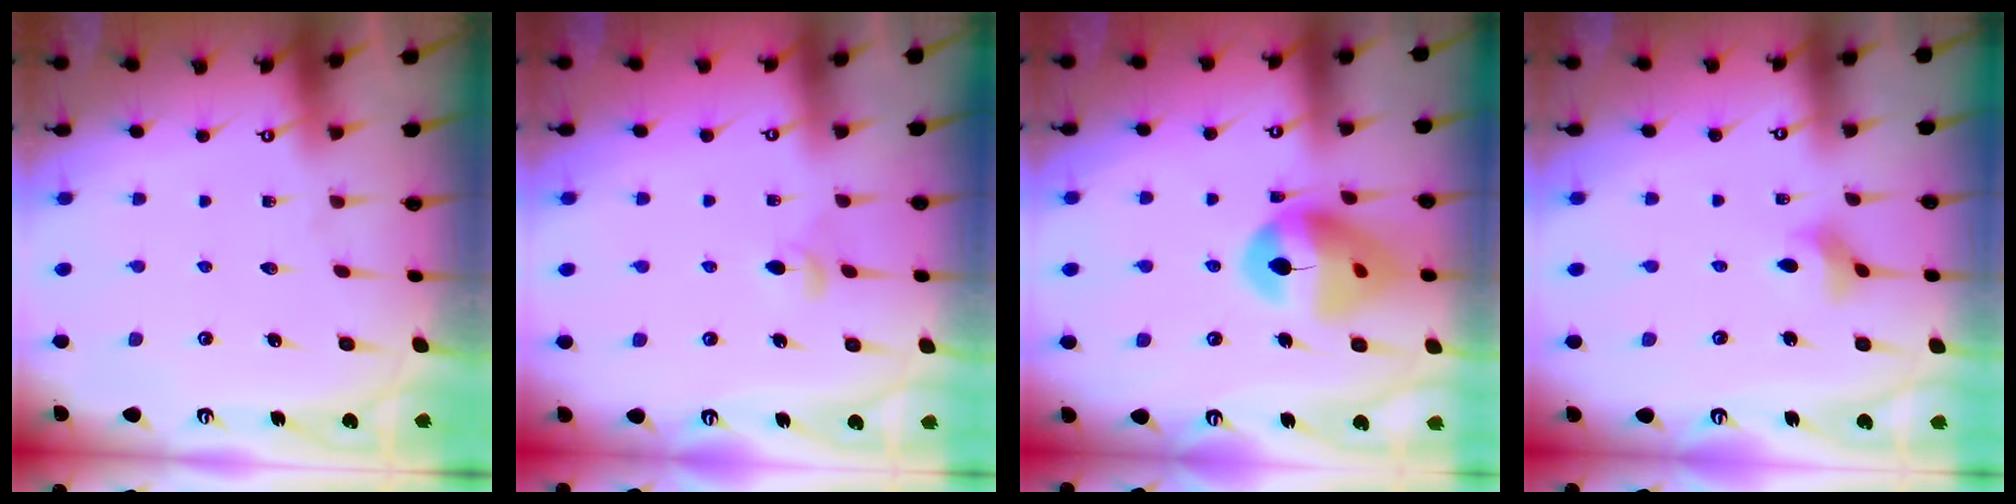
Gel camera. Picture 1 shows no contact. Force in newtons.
{"total": 3.3, "press": 3.2, "slide": 0.8}
{"total": 15.3, "press": 15.2, "slide": 1.6}
{"total": 3.0, "press": 3.0, "slide": 0.3}